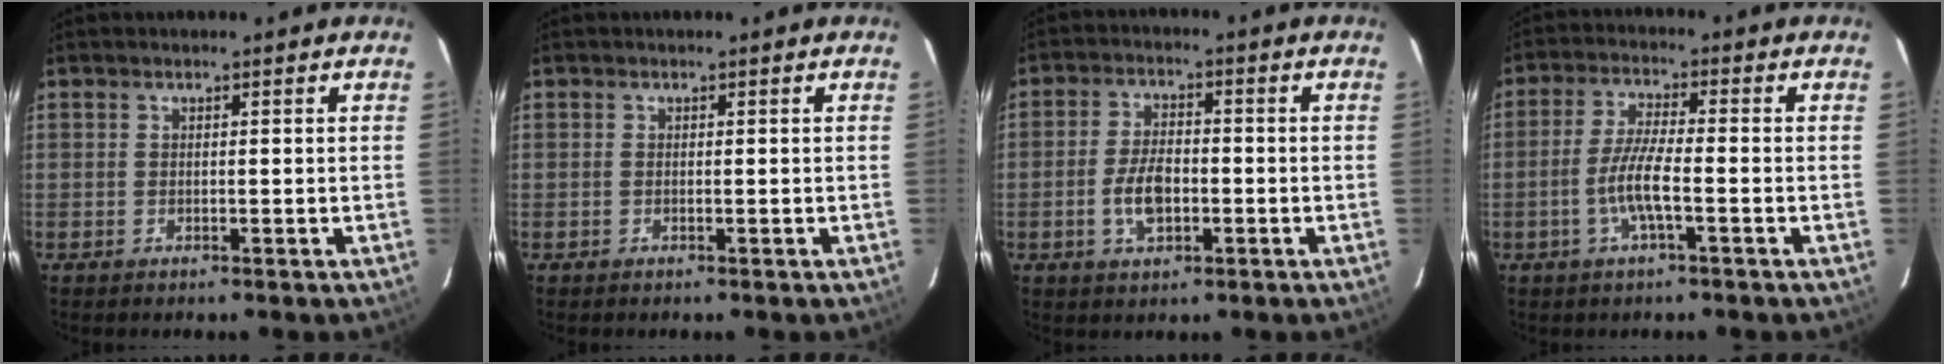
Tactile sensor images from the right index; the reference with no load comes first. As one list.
[{"total": 0.0}, {"total": 6.9, "force": [-2.0, 3.6, 5.5], "torque": [-0.113, 0.003, -0.033]}, {"total": 6.3, "force": [-2.2, 0.7, 5.8], "torque": [-0.120, -0.002, -0.044]}]